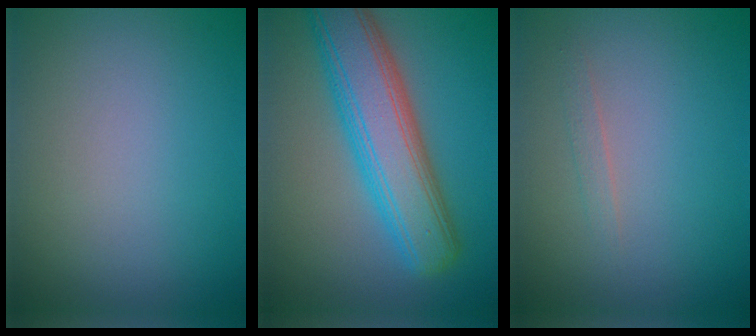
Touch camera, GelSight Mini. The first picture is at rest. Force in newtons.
{"total": 8.3, "press": 8.3, "slide": 0.3}
{"total": 0.7, "press": 0.7, "slide": 0.1}